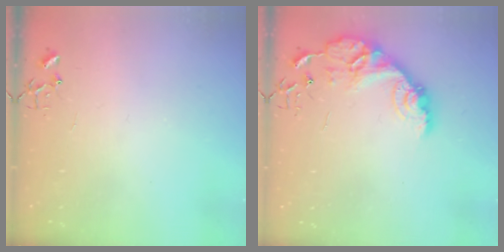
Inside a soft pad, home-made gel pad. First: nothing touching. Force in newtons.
{"total": 14.5, "press": 14.5, "slide": 1.0}